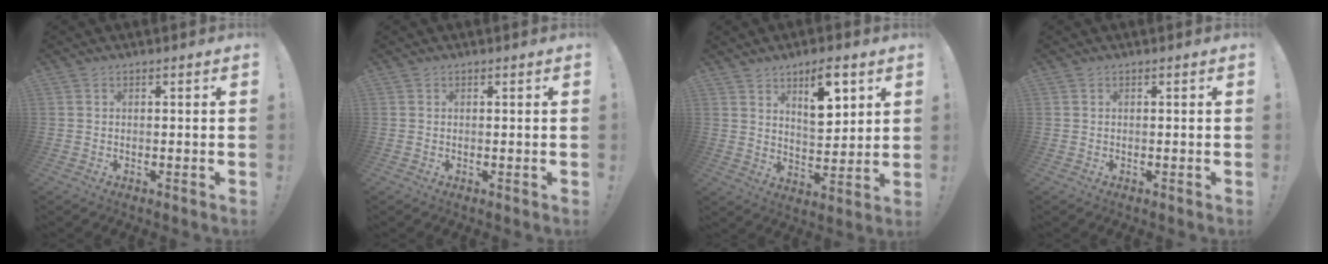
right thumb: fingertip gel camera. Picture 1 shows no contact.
{"total": 0.0}
{"total": 11.4, "force": [6.4, 5.4, 7.7], "torque": [-0.091, -0.032, 0.110]}
{"total": 0.0}